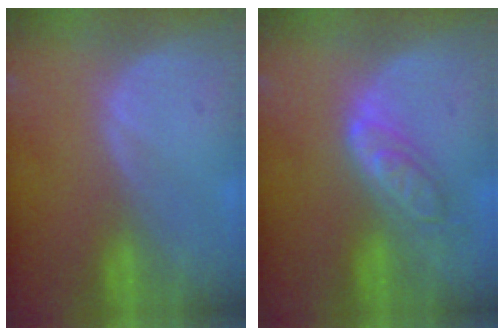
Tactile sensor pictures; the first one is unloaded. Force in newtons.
{"total": 6.2, "press": 5.5, "slide": 3.0}